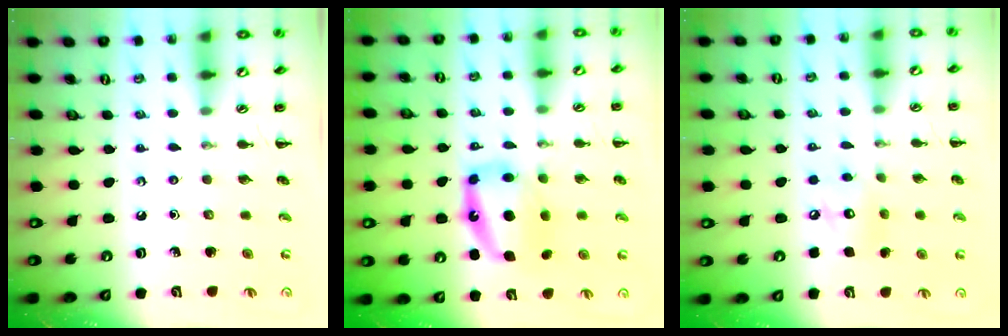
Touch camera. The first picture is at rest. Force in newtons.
{"total": 10.3, "press": 10.1, "slide": 2.3}
{"total": 7.3, "press": 7.3, "slide": 0.9}